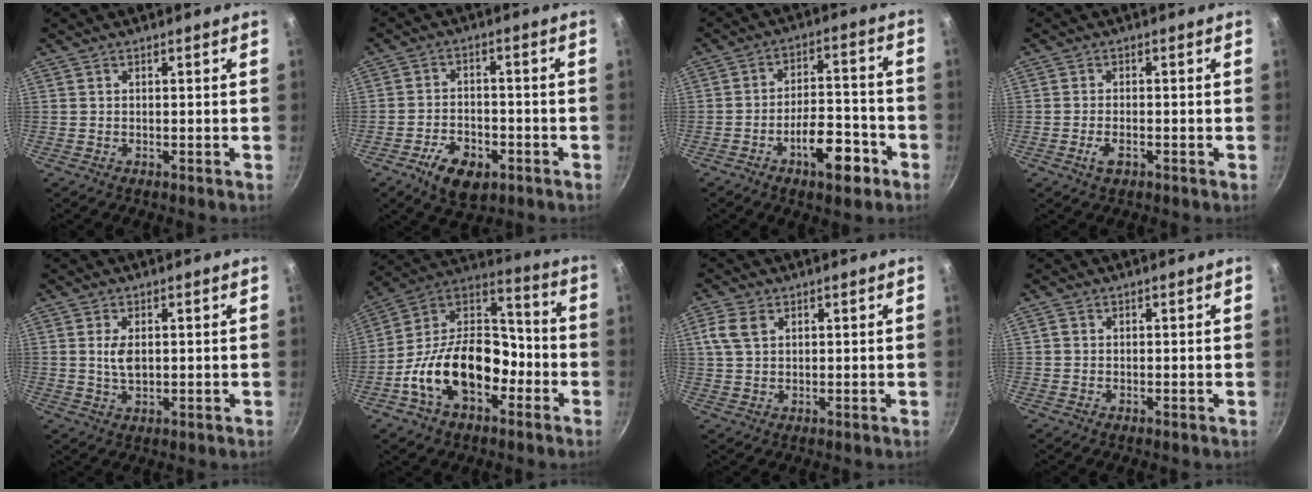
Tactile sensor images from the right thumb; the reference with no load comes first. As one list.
[{"total": 9.2, "force": [-4.6, 5.2, 6.0], "torque": [-0.085, 0.023, -0.072]}, {"total": 10.9, "force": [-5.6, 4.7, 8.0], "torque": [-0.096, 0.050, -0.083]}, {"total": 2.9, "force": [-1.3, 1.4, 2.2], "torque": [-0.043, 0.007, -0.022]}, {"total": 3.9, "force": [0.6, 2.2, 3.2], "torque": [-0.059, -0.007, 0.013]}, {"total": 19.7, "force": [-7.3, 12.4, 13.5], "torque": [-0.197, 0.073, -0.138]}, {"total": 3.9, "force": [1.8, 2.4, 2.4], "torque": [-0.048, 0.000, 0.036]}, {"total": 0.7, "force": [0.0, -0.4, -0.6], "torque": [0.010, 0.000, 0.000]}]